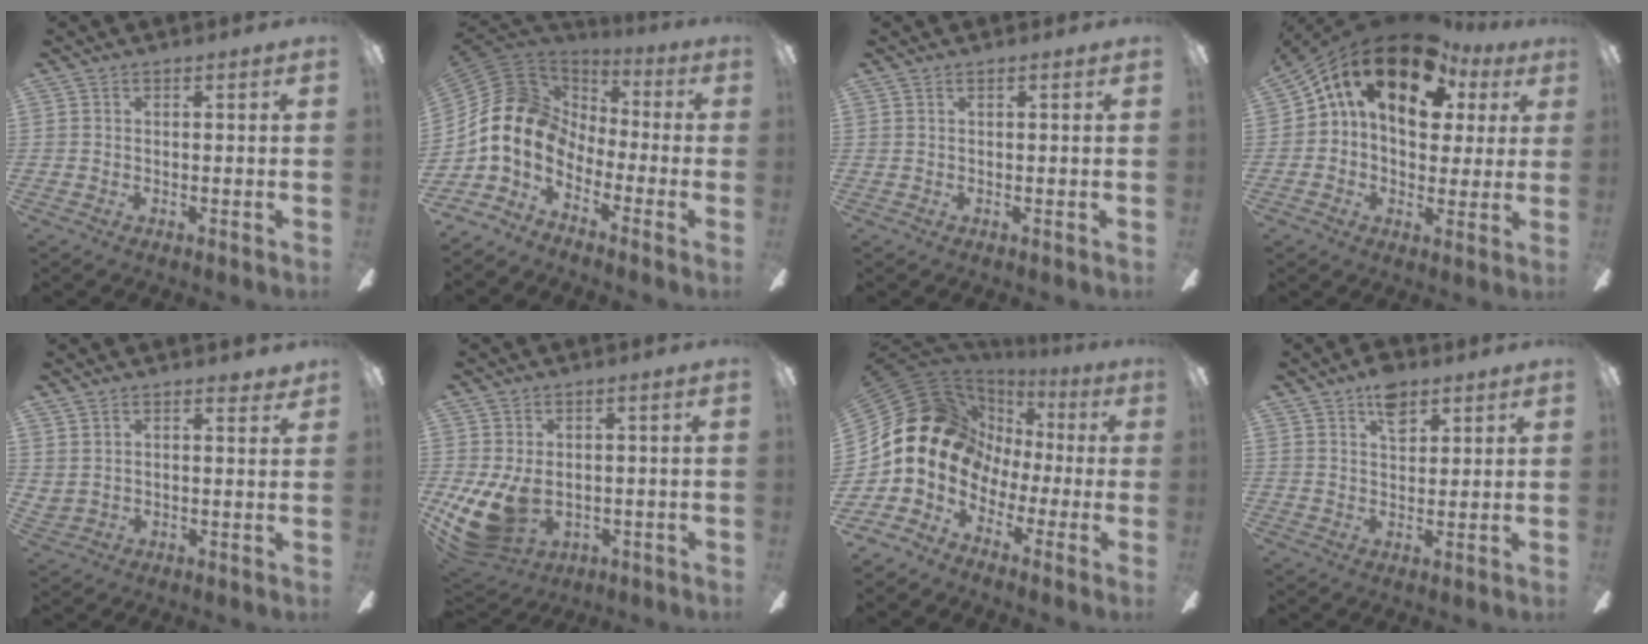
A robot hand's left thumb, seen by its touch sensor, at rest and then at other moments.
{"total": 13.4, "force": [-1.9, 10.8, 7.7], "torque": [-0.199, 0.007, -0.041]}
{"total": 0.6, "force": [0.2, 0.1, 0.5], "torque": [-0.011, 0.001, 0.003]}
{"total": 18.9, "force": [9.9, 10.8, 11.9], "torque": [-0.210, -0.039, 0.171]}
{"total": 4.0, "force": [3.6, 1.7, 0.8], "torque": [-0.015, -0.015, 0.068]}
{"total": 10.6, "force": [-1.3, 7.2, 7.7], "torque": [-0.171, -0.011, -0.019]}
{"total": 18.5, "force": [1.4, 15.9, 9.3], "torque": [-0.195, -0.020, 0.048]}
{"total": 7.1, "force": [4.3, 4.0, 4.0], "torque": [-0.048, -0.013, 0.074]}